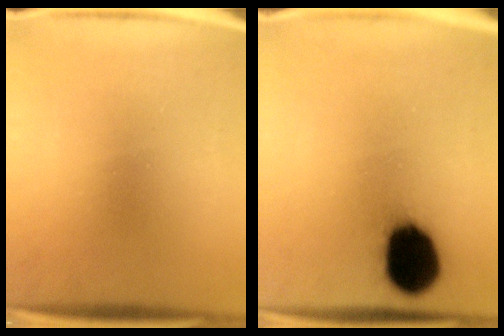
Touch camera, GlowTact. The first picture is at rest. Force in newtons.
{"total": 17.9}